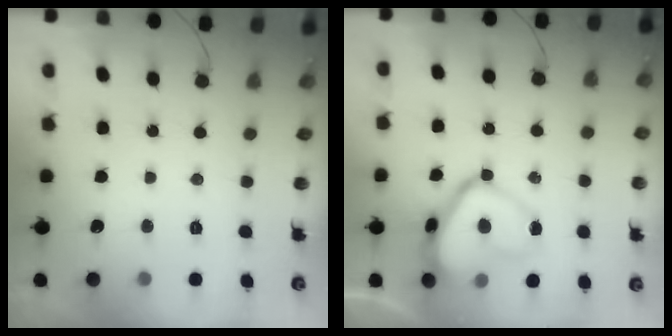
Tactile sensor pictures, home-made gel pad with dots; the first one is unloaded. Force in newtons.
{"total": 14.4, "press": 14.3, "slide": 1.4}